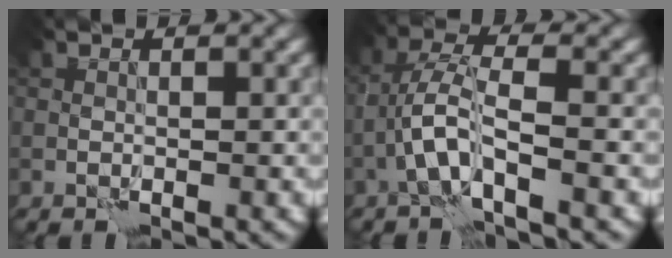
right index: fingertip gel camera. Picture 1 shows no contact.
{"total": 4.1, "force": [-1.7, 0.8, 3.6], "torque": [-0.073, 0.010, -0.037]}